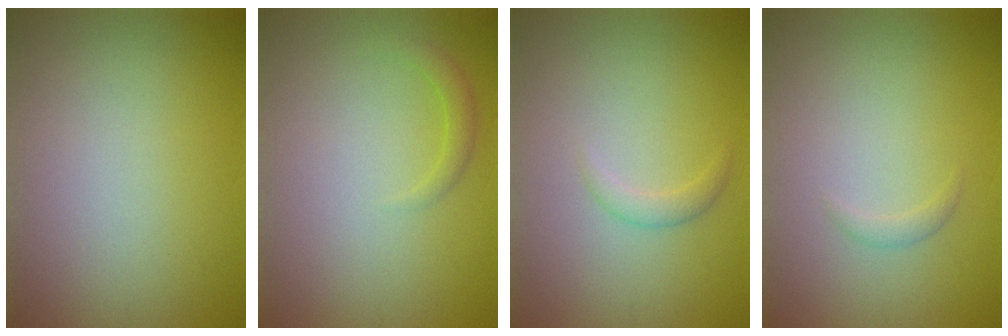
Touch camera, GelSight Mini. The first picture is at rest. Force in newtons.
{"total": 1.3, "press": 1.3, "slide": 0.0}
{"total": 1.2, "press": 1.1, "slide": 0.2}
{"total": 0.7, "press": 0.7, "slide": 0.1}